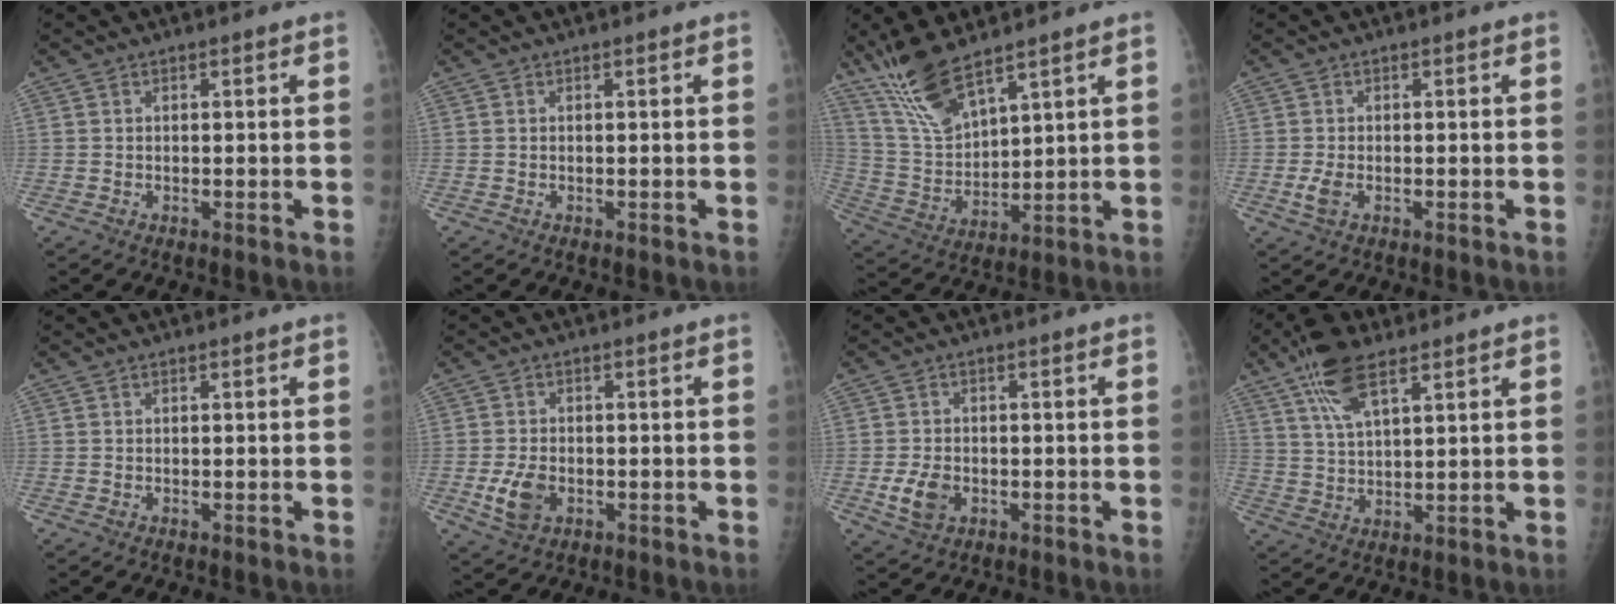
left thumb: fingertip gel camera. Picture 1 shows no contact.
{"total": 0.0}
{"total": 7.6, "force": [6.1, 1.7, 4.2], "torque": [-0.082, -0.031, 0.133]}
{"total": 2.2, "force": [-0.6, 1.3, 1.7], "torque": [-0.042, -0.003, -0.016]}
{"total": 0.0}
{"total": 5.2, "force": [-1.4, 3.5, 3.5], "torque": [-0.063, 0.001, -0.023]}
{"total": 4.7, "force": [-1.3, 3.4, 3.0], "torque": [-0.050, 0.000, -0.020]}
{"total": 9.3, "force": [5.8, 3.4, 6.5], "torque": [-0.119, -0.013, 0.111]}